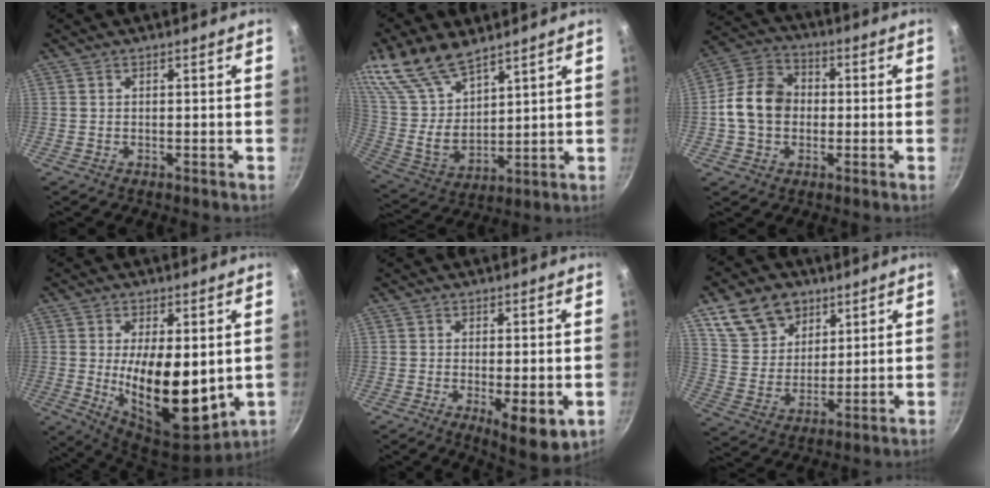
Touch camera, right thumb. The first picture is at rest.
{"total": 16.9, "force": [12.1, 7.2, 9.4], "torque": [-0.171, -0.060, 0.255]}
{"total": 11.5, "force": [-0.5, 9.1, 7.0], "torque": [-0.098, 0.025, -0.028]}
{"total": 16.1, "force": [0.2, 7.4, 14.3], "torque": [-0.215, -0.032, 0.015]}
{"total": 8.1, "force": [-1.8, 2.6, 7.4], "torque": [-0.097, -0.014, -0.015]}
{"total": 13.4, "force": [7.6, 9.4, 5.8], "torque": [-0.077, -0.025, 0.146]}